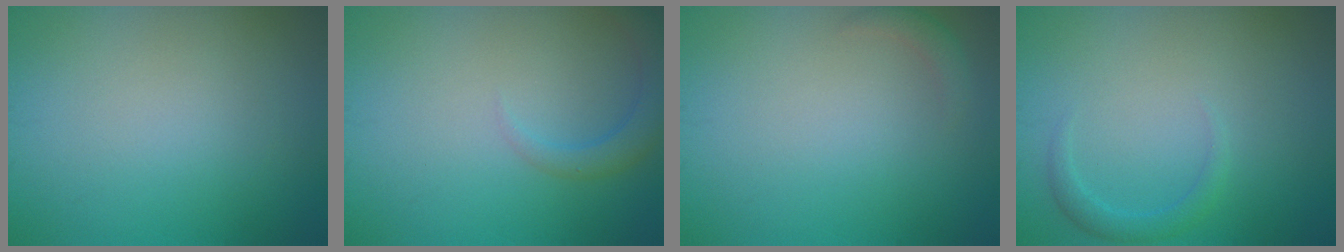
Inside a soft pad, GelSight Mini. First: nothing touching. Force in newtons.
{"total": 2.4, "press": 2.4, "slide": 0.2}
{"total": 1.0, "press": 1.0, "slide": 0.0}
{"total": 1.4, "press": 1.4, "slide": 0.1}